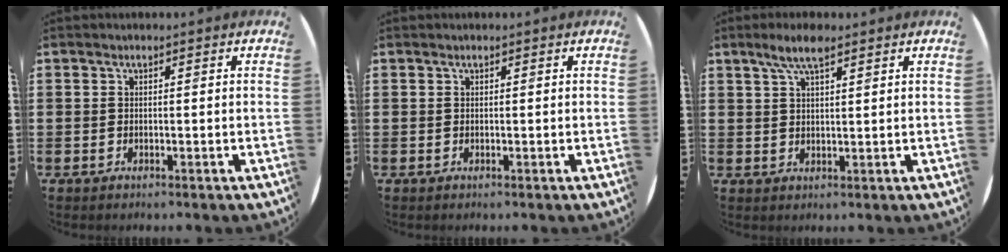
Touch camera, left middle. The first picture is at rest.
{"total": 0.0}
{"total": 4.6, "force": [3.1, 1.2, 3.2], "torque": [-0.062, 0.003, 0.053]}